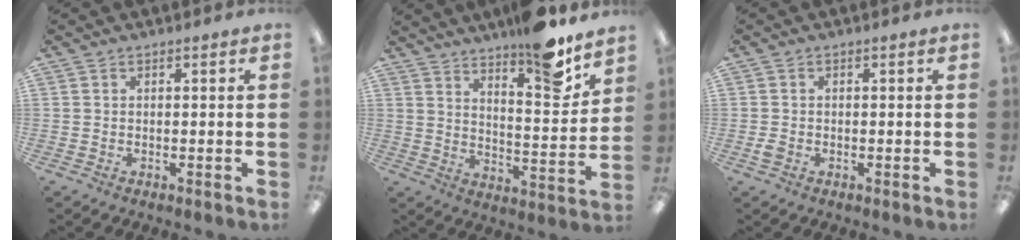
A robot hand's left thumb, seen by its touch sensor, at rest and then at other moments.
{"total": 12.6, "force": [10.6, 2.5, 6.2], "torque": [-0.074, -0.084, 0.179]}
{"total": 1.6, "force": [-0.6, 1.2, 0.8], "torque": [-0.015, 0.004, -0.012]}